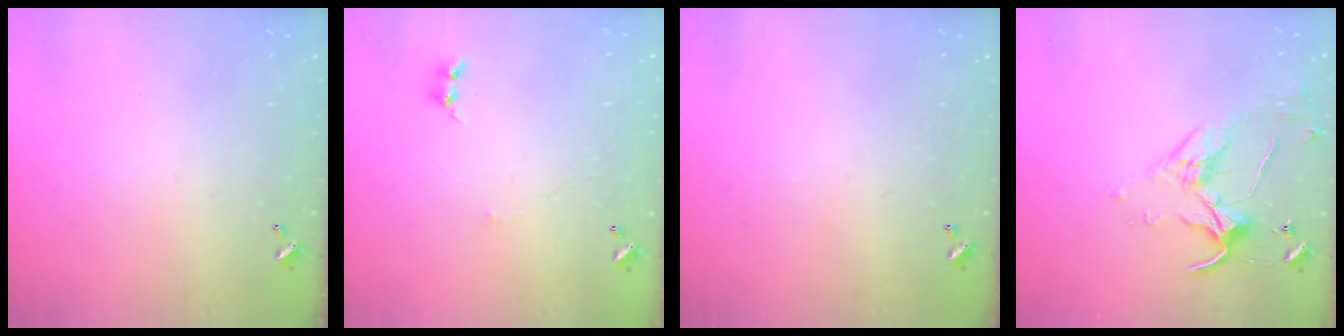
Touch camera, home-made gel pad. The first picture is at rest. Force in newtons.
{"total": 1.1, "press": 0.9, "slide": 0.6}
{"total": 0.0}
{"total": 3.9, "press": 3.8, "slide": 0.5}